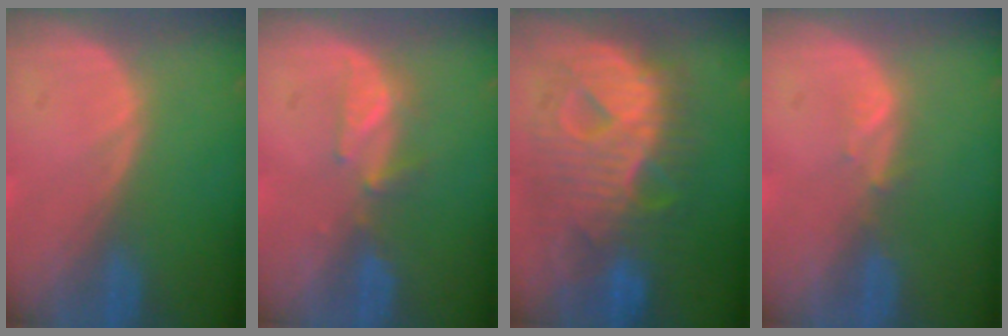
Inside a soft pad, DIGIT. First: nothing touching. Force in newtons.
{"total": 3.0, "press": 2.9, "slide": 0.8}
{"total": 12.1, "press": 12.0, "slide": 1.4}
{"total": 1.4, "press": 1.2, "slide": 0.6}